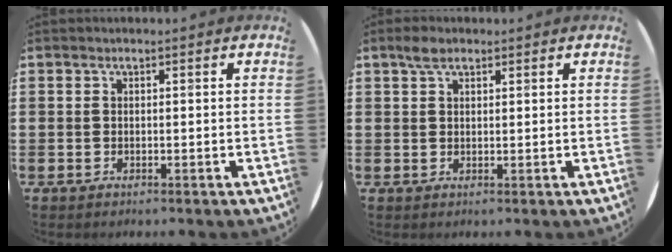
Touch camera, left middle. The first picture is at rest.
{"total": 2.4, "force": [1.7, 1.1, 1.2], "torque": [-0.017, 0.004, 0.030]}